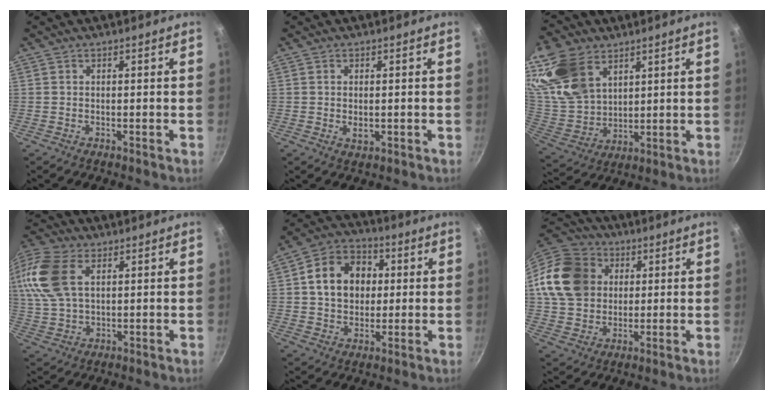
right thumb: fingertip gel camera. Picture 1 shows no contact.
{"total": 2.3, "force": [-0.2, 1.3, 1.8], "torque": [-0.031, -0.003, -0.001]}
{"total": 17.1, "force": [8.7, 11.4, 9.3], "torque": [-0.180, -0.031, 0.183]}
{"total": 15.5, "force": [4.9, 9.6, 11.1], "torque": [-0.240, 0.007, 0.092]}
{"total": 13.2, "force": [2.1, 10.5, 7.7], "torque": [-0.103, 0.021, 0.027]}
{"total": 18.7, "force": [4.5, 15.5, 9.3], "torque": [-0.169, 0.022, 0.083]}